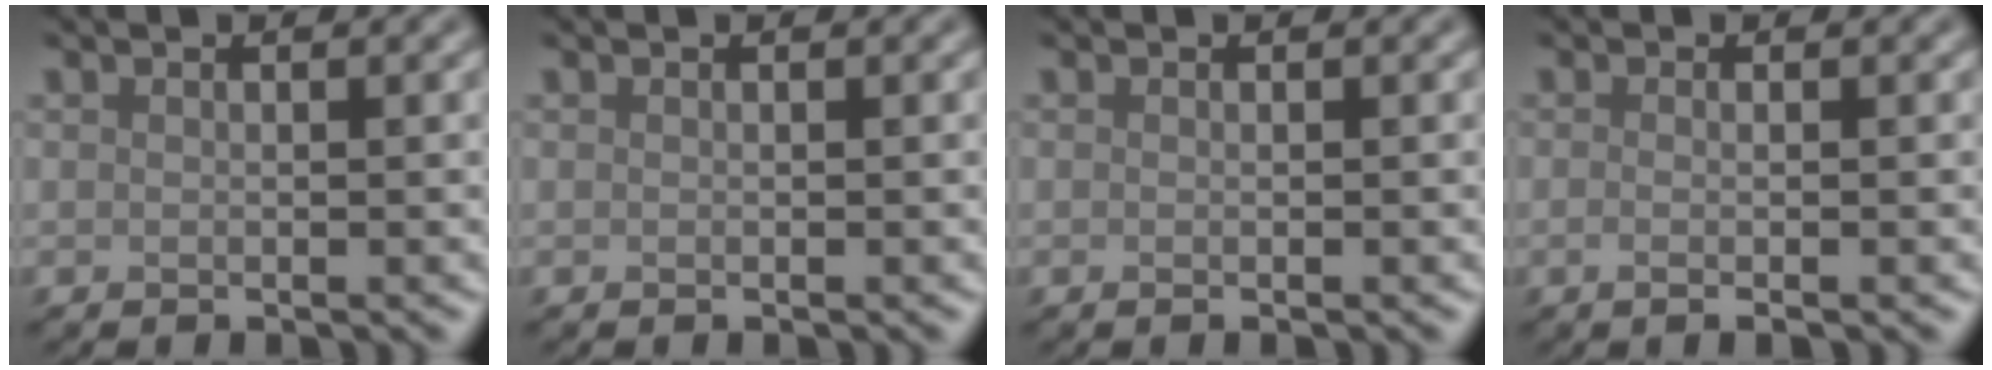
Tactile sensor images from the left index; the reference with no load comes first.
{"total": 0.0}
{"total": 0.8, "force": [-0.2, 0.2, 0.8], "torque": [-0.007, -0.003, -0.005]}
{"total": 2.1, "force": [-0.2, 0.8, 2.0], "torque": [-0.022, -0.005, -0.016]}